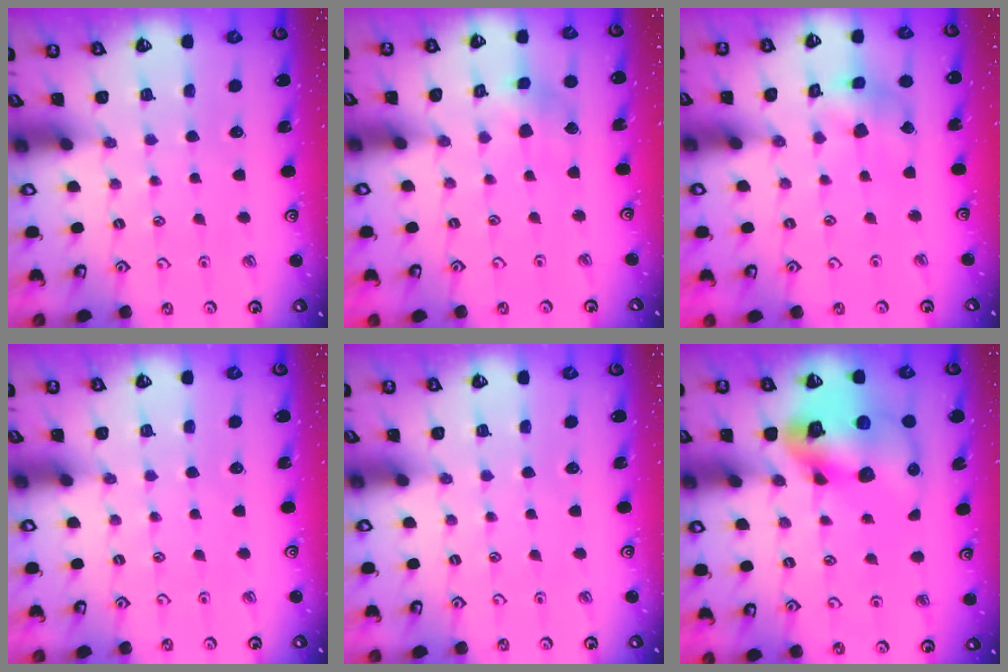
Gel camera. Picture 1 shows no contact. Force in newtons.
{"total": 6.4, "press": 6.4, "slide": 0.7}
{"total": 9.9, "press": 9.8, "slide": 1.3}
{"total": 0.0}
{"total": 0.0}
{"total": 17.8, "press": 17.6, "slide": 2.6}